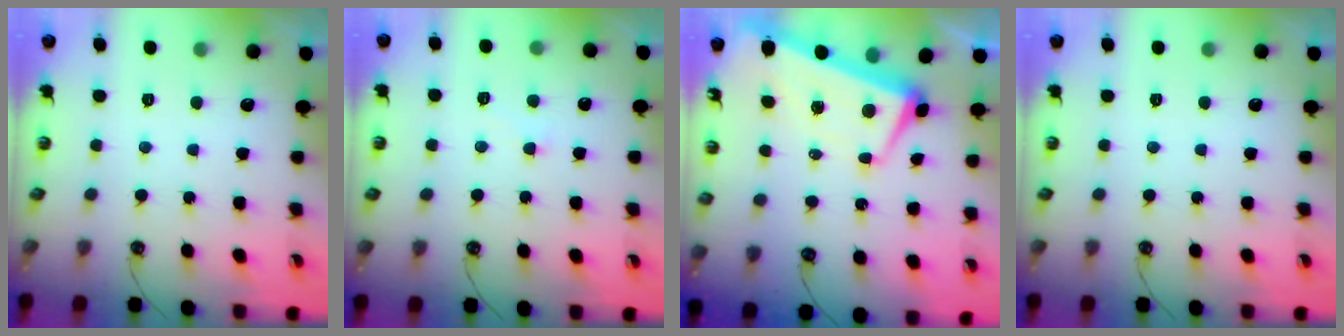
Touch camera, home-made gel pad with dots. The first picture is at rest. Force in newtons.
{"total": 3.0, "press": 2.8, "slide": 0.8}
{"total": 3.8, "press": 3.1, "slide": 2.1}
{"total": 0.0}